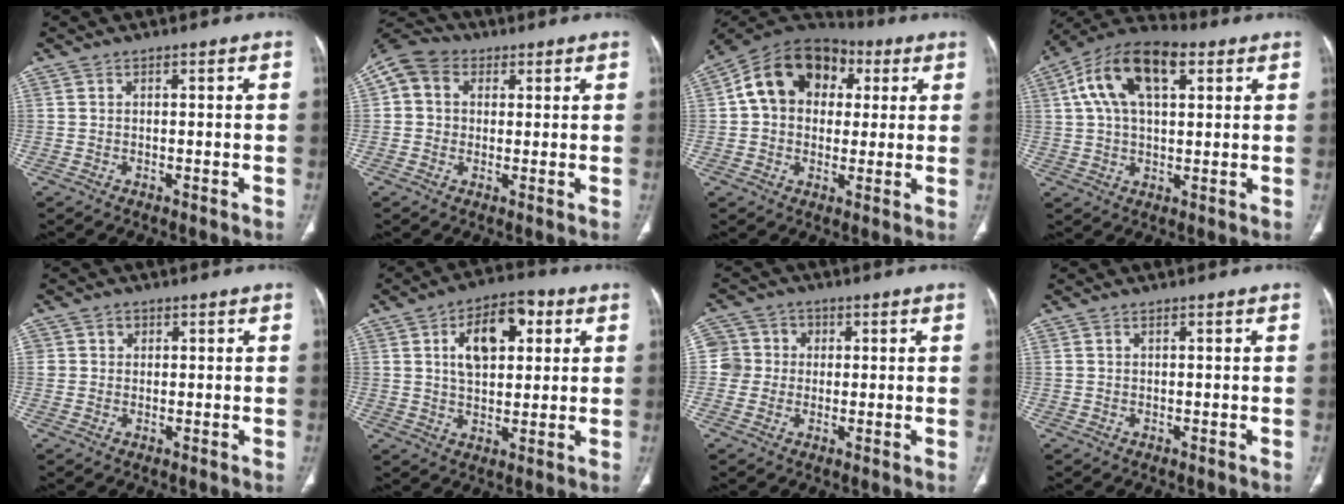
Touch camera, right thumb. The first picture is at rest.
{"total": 8.7, "force": [2.1, 7.5, 4.0], "torque": [-0.073, 0.020, 0.029]}
{"total": 16.1, "force": [3.8, 12.2, 9.8], "torque": [-0.141, 0.029, 0.053]}
{"total": 15.6, "force": [5.7, 7.9, 12.1], "torque": [-0.211, 0.024, 0.094]}
{"total": 2.1, "force": [0.8, 1.9, 0.3], "torque": [0.013, -0.001, 0.008]}
{"total": 12.5, "force": [3.9, 7.0, 9.6], "torque": [-0.124, 0.004, 0.060]}
{"total": 5.8, "force": [0.5, 5.7, 0.6], "torque": [0.021, 0.013, 0.003]}
{"total": 0.5, "force": [0.4, 0.1, 0.3], "torque": [-0.009, 0.003, 0.009]}